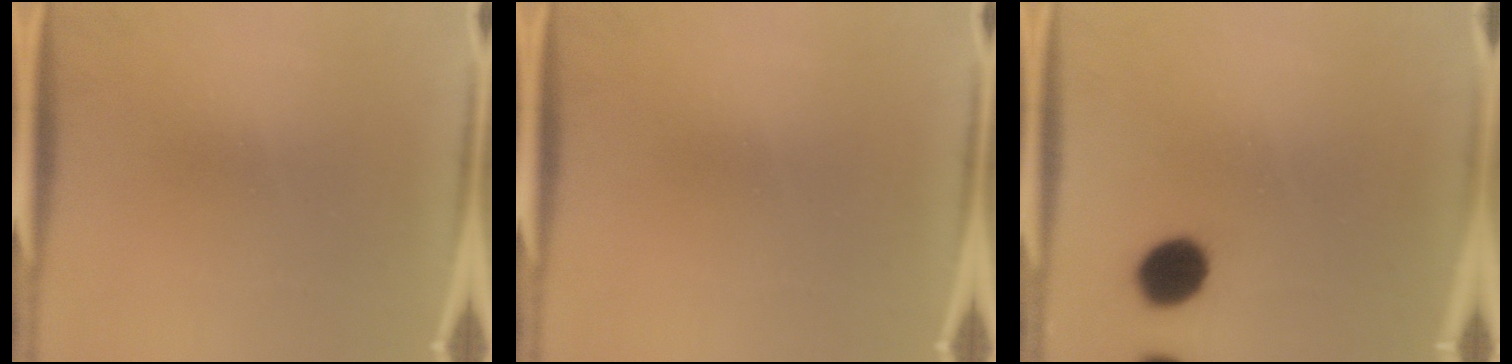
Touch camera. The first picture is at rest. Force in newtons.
{"total": 0.0}
{"total": 7.8}